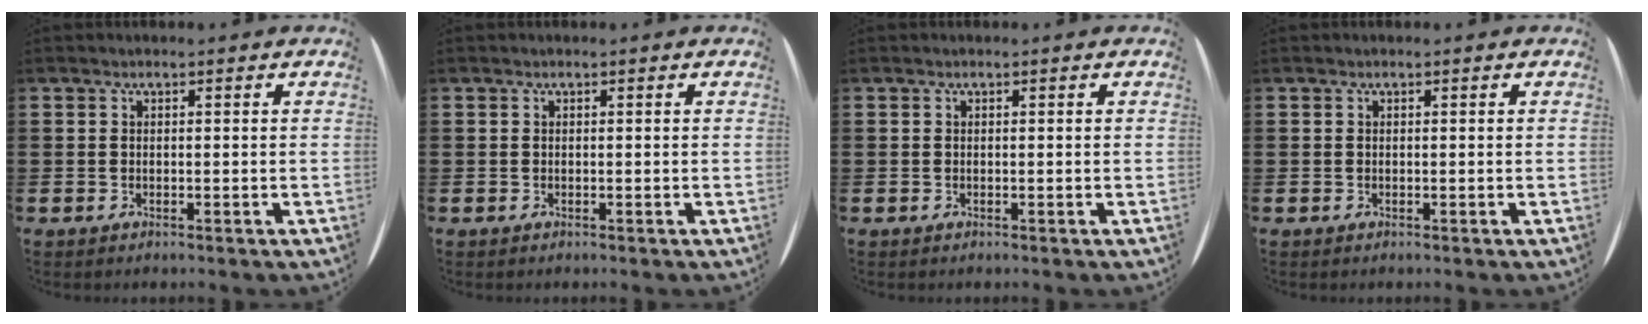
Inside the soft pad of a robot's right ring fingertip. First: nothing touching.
{"total": 0.0}
{"total": 0.0}
{"total": 0.0}